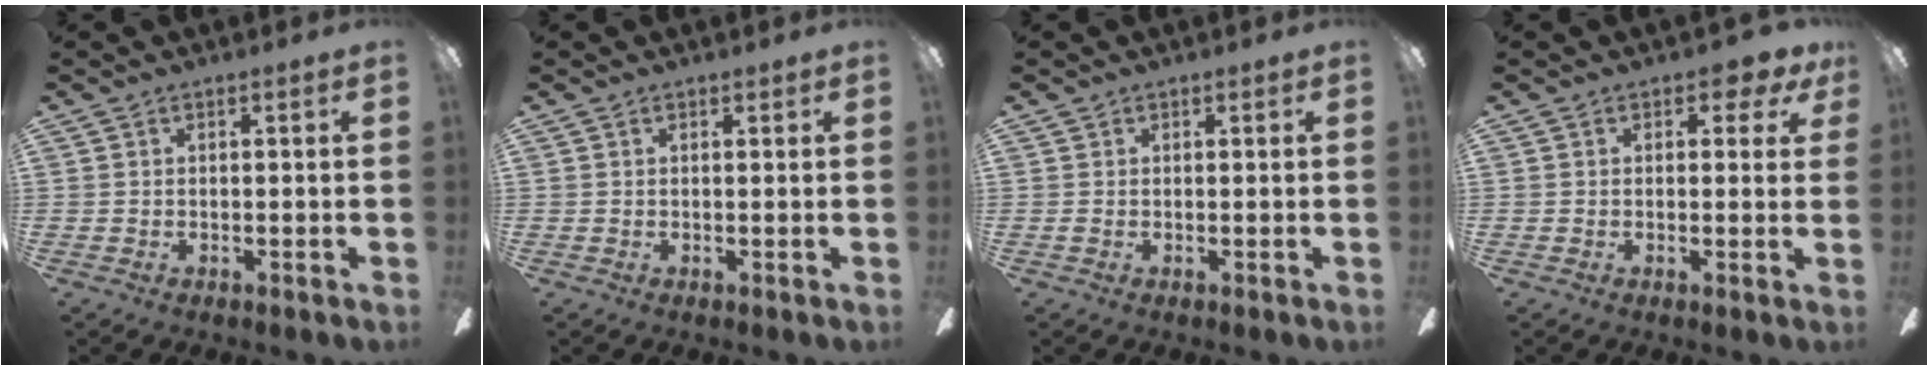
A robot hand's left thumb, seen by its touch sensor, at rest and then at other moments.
{"total": 0.5, "force": [0.4, 0.3, 0.1], "torque": [-0.001, 0.003, 0.006]}
{"total": 0.6, "force": [0.2, 0.6, 0.1], "torque": [0.000, 0.004, 0.003]}
{"total": 3.3, "force": [1.7, 1.9, 2.1], "torque": [-0.018, -0.001, 0.027]}